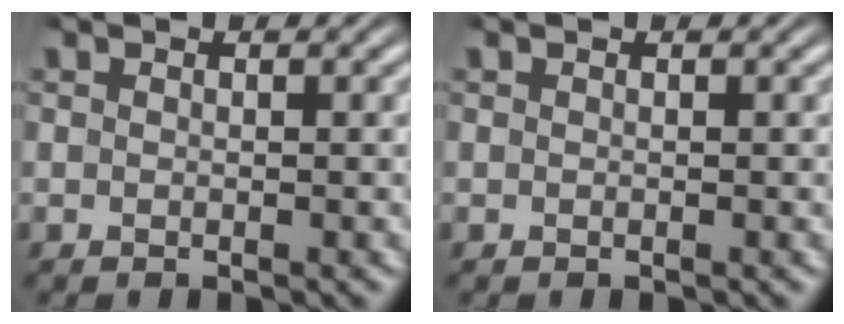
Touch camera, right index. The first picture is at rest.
{"total": 0.0}